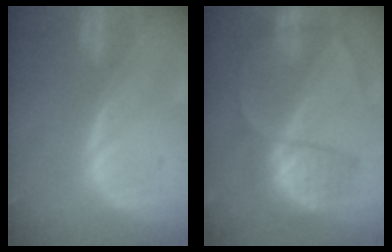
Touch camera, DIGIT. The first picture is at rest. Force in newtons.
{"total": 6.7, "press": 6.5, "slide": 1.6}